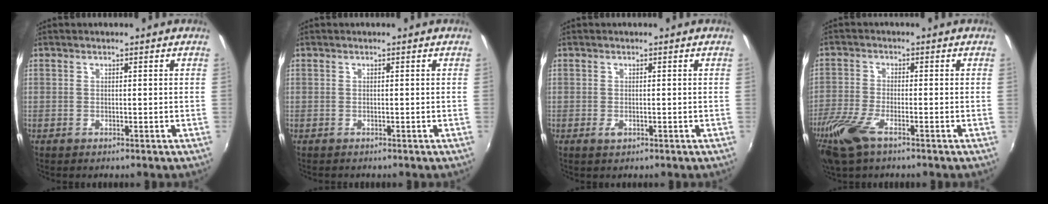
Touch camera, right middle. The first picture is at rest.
{"total": 0.6, "force": [-0.5, 0.4, -0.1], "torque": [-0.001, -0.001, -0.009]}
{"total": 1.1, "force": [-0.4, 0.6, 0.8], "torque": [-0.015, -0.003, -0.007]}
{"total": 9.0, "force": [-5.6, 3.1, 6.4], "torque": [-0.163, -0.024, -0.113]}